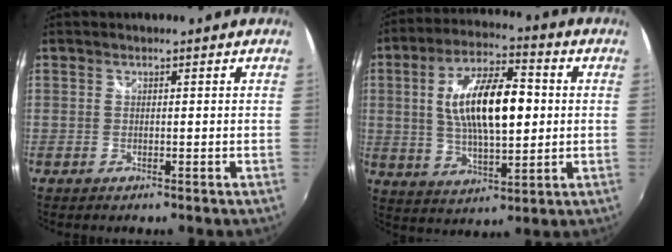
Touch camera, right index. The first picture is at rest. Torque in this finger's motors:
{"motor_torque": [0.90, -0.22, 0.63, 0.21]}